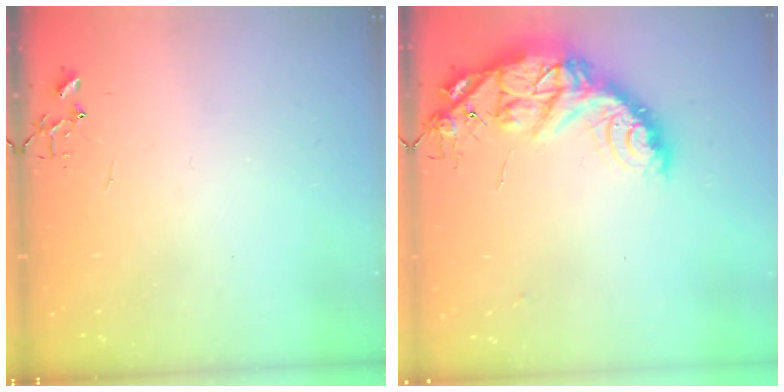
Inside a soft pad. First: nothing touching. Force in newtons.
{"total": 17.5, "press": 17.4, "slide": 1.4}